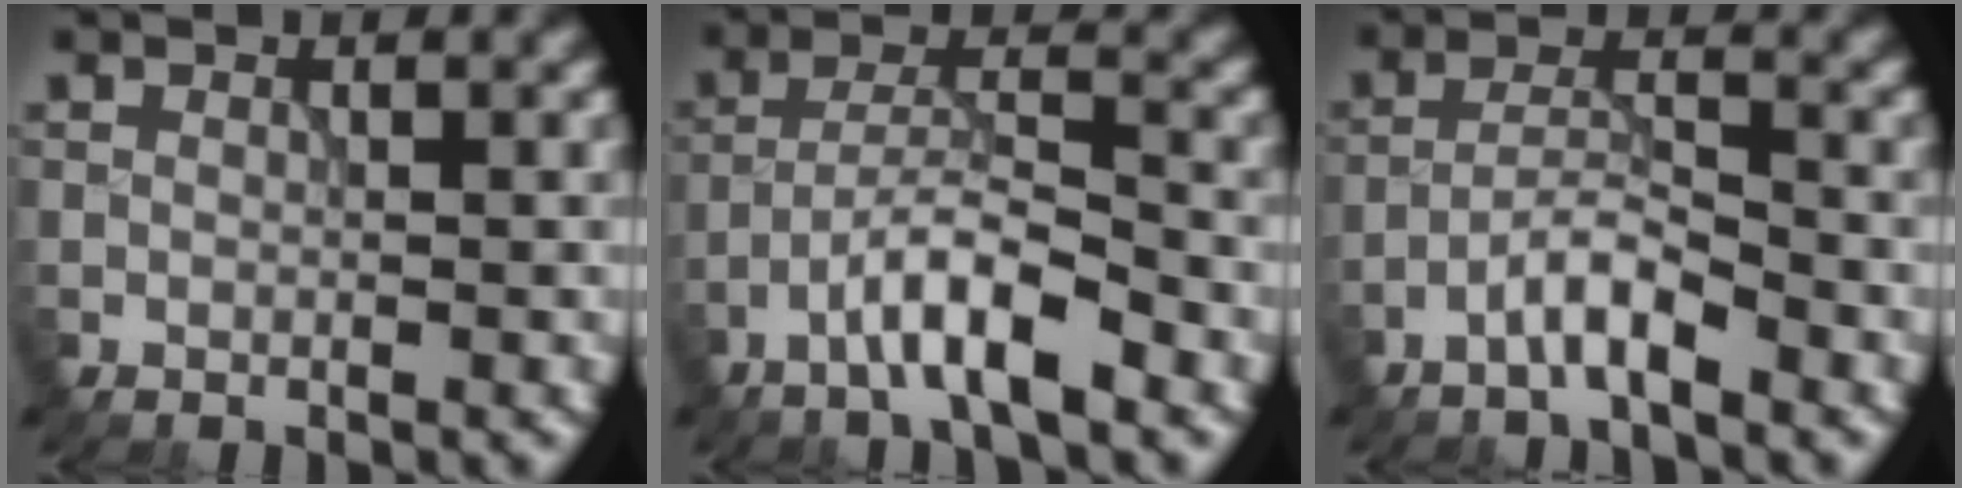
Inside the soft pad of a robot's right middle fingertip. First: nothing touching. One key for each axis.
{"total": 5.2, "fx": -3.1, "fy": 0.8, "fz": 4.1, "tx": -0.068, "ty": 0.015, "tz": -0.062}
{"total": 3.0, "fx": -2.1, "fy": 0.4, "fz": 2.1, "tx": -0.038, "ty": 0.013, "tz": -0.046}